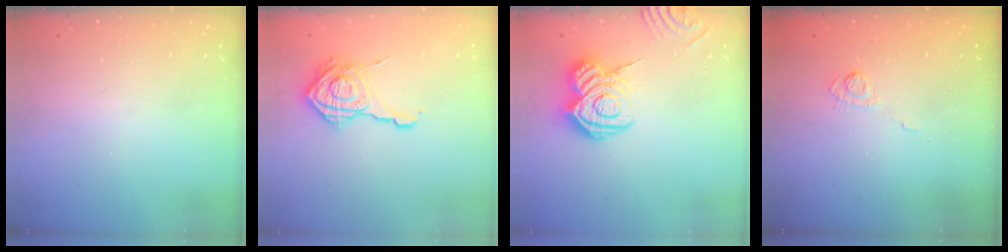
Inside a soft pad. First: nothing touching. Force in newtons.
{"total": 15.0, "press": 15.0, "slide": 0.6}
{"total": 14.7, "press": 14.6, "slide": 1.0}
{"total": 3.8, "press": 3.5, "slide": 1.6}